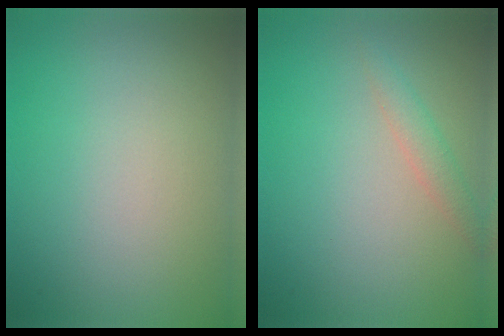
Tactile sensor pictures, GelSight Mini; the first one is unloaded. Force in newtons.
{"total": 1.5, "press": 1.4, "slide": 0.0}